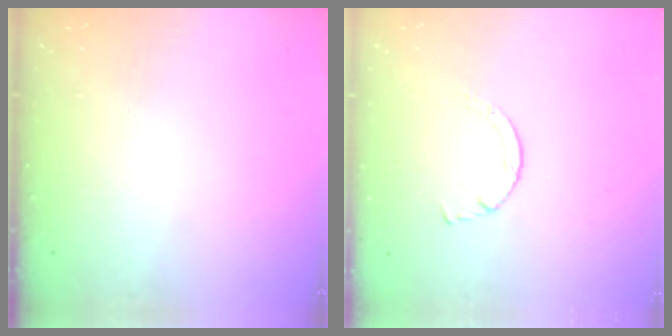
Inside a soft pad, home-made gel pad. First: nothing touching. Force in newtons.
{"total": 1.7, "press": 1.7, "slide": 0.2}